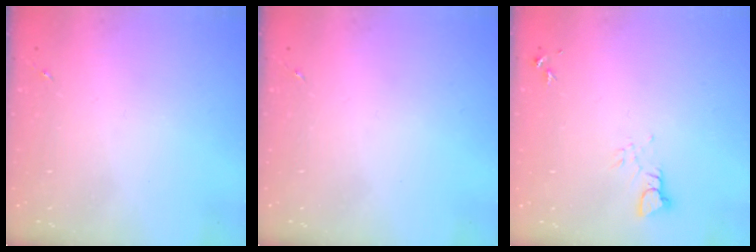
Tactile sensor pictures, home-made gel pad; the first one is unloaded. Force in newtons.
{"total": 0.0}
{"total": 3.3, "press": 3.3, "slide": 0.3}